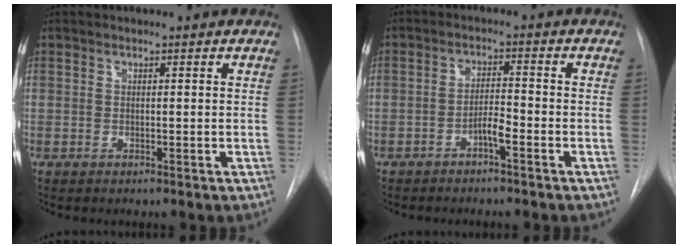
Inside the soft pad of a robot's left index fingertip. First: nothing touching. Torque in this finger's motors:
{"motor_torque": [0.74, 0.21, 0.06, 0.02]}